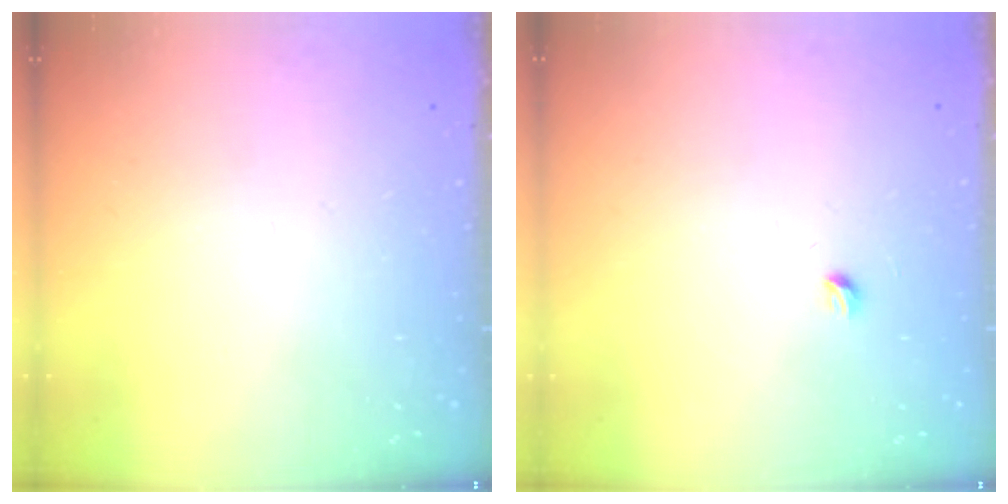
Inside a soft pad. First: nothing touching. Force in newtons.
{"total": 2.9, "press": 2.9, "slide": 0.4}